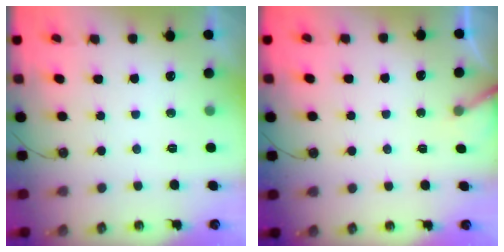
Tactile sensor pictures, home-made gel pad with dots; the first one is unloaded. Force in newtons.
{"total": 4.6, "press": 4.6, "slide": 0.4}